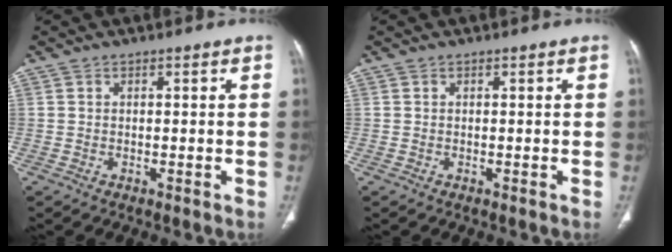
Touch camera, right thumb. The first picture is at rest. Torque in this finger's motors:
{"motor_torque": [0.04, 0.24, 0.37, -0.27, -0.04]}